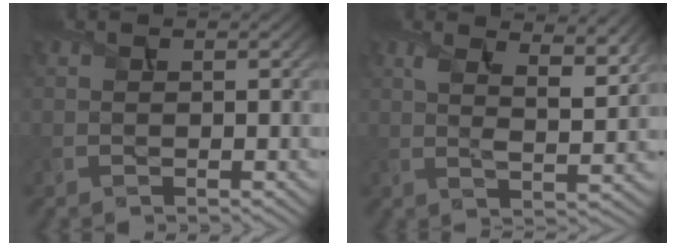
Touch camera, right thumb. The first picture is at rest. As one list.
[{"total": 7.4, "force": [4.1, 2.3, 5.7], "torque": [-0.102, -0.006, 0.072]}]